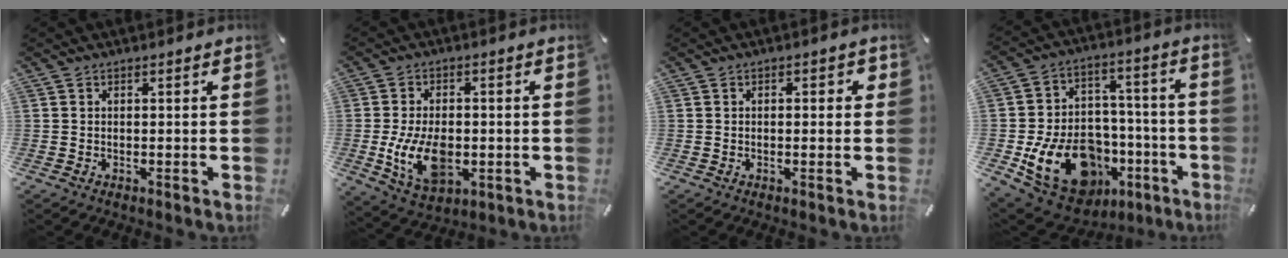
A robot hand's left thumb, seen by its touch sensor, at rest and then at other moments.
{"total": 12.3, "force": [-2.0, 7.7, 9.3], "torque": [-0.185, -0.008, -0.032]}
{"total": 1.7, "force": [-0.2, 0.8, 1.5], "torque": [-0.020, 0.002, -0.007]}
{"total": 20.9, "force": [-7.7, 14.9, 12.5], "torque": [-0.203, 0.037, -0.110]}